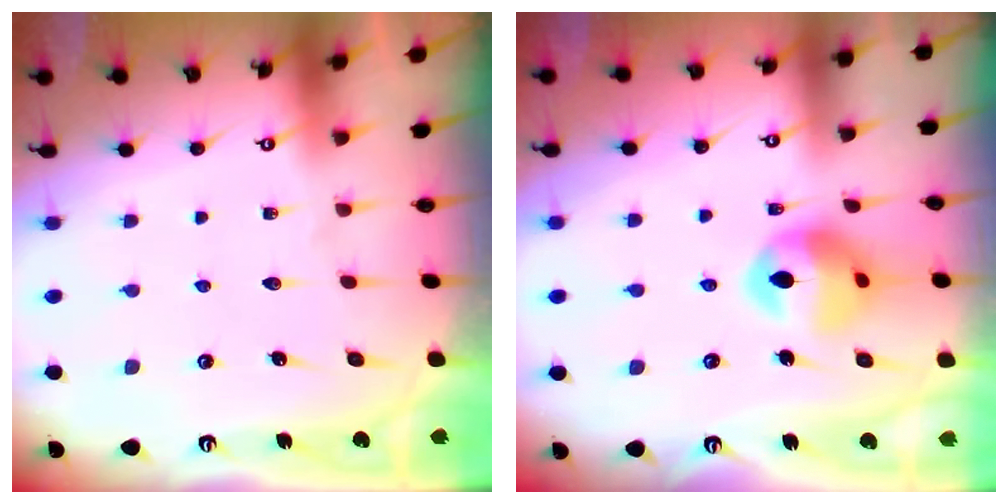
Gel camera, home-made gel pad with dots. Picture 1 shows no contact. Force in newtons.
{"total": 12.1, "press": 12.1, "slide": 1.2}